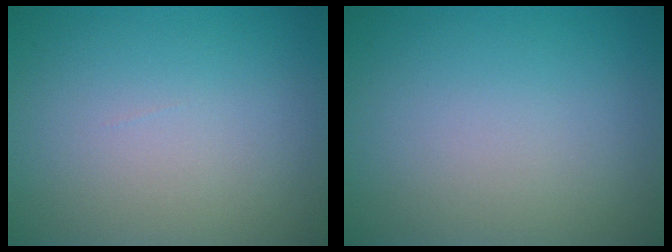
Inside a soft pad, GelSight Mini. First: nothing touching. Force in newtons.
{"total": 0.0}